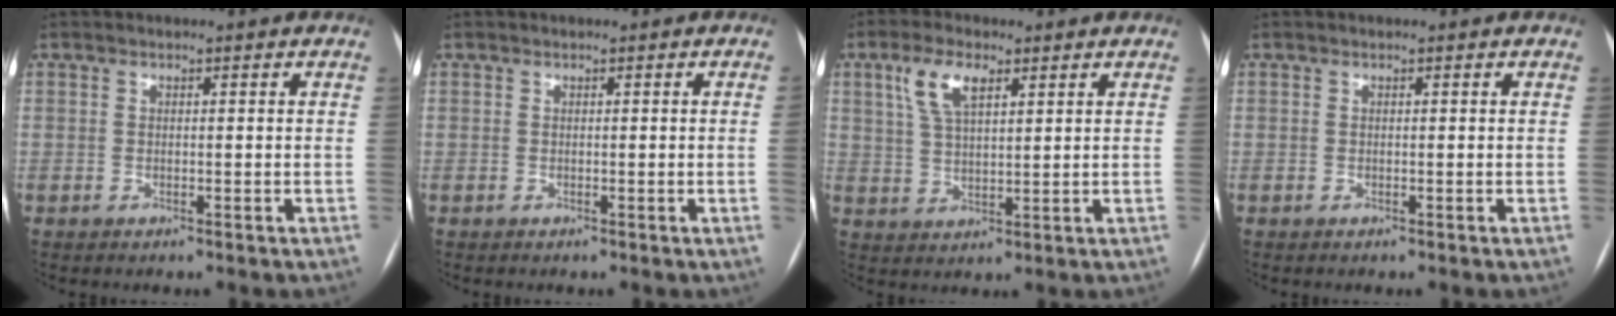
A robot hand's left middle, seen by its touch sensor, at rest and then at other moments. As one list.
[{"total": 0.9, "force": [-0.2, -0.4, 0.8], "torque": [-0.005, 0.001, -0.004]}, {"total": 6.4, "force": [3.2, 2.4, 4.9], "torque": [-0.105, 0.014, 0.065]}, {"total": 0.0}]